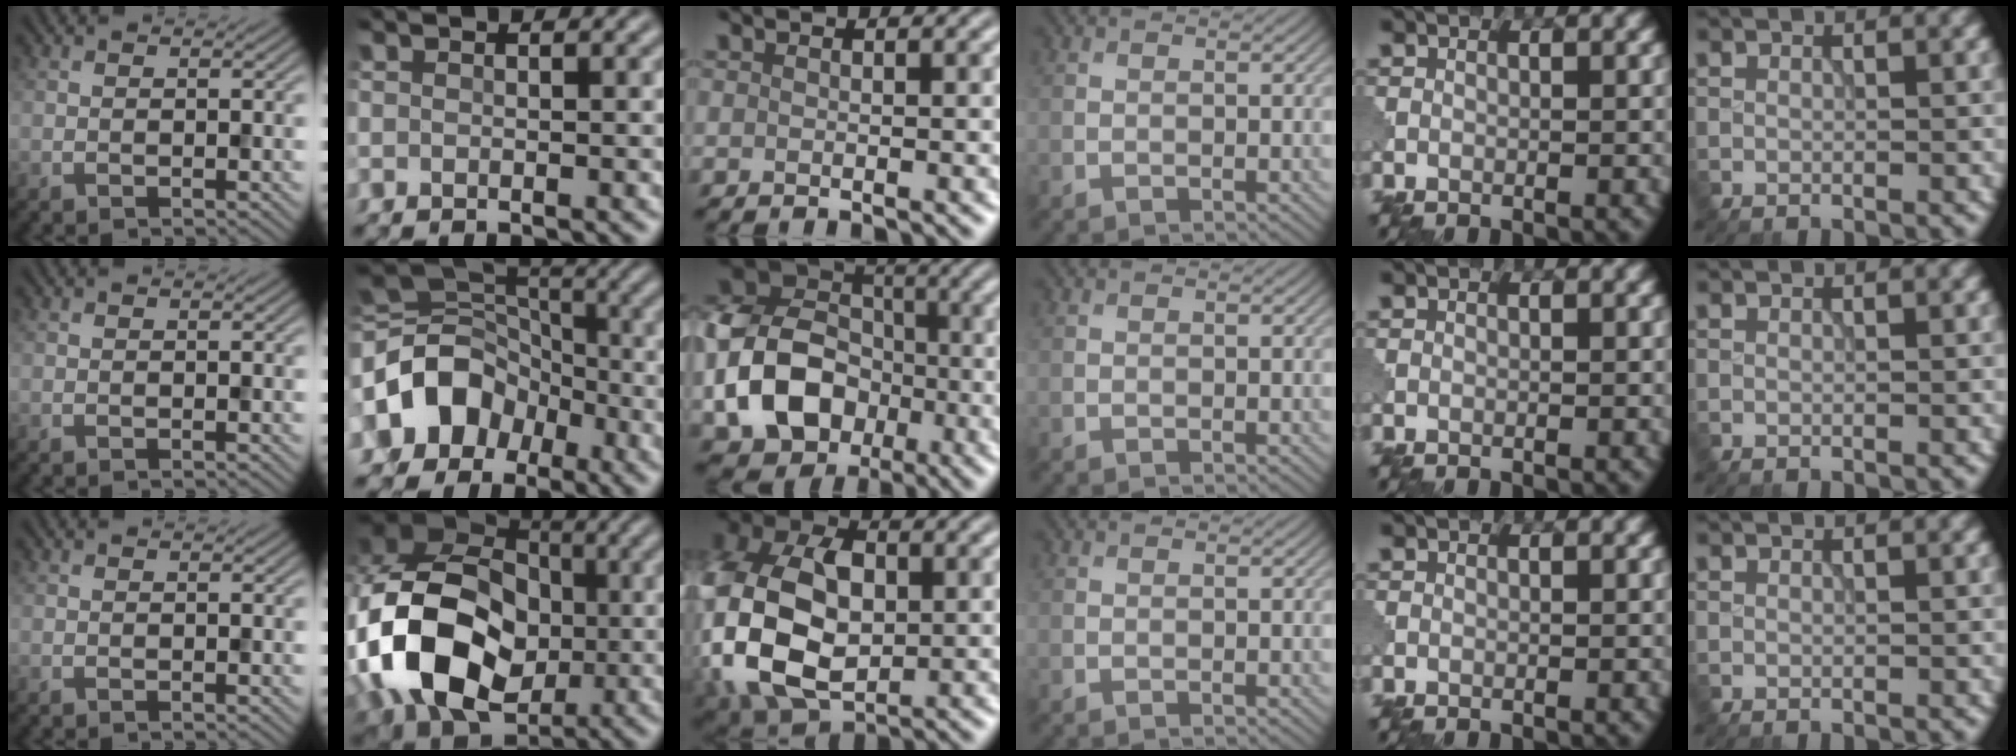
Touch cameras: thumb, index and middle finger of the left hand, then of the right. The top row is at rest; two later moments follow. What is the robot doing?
{"motion": "disassemble", "object": "puzzle pieces"}